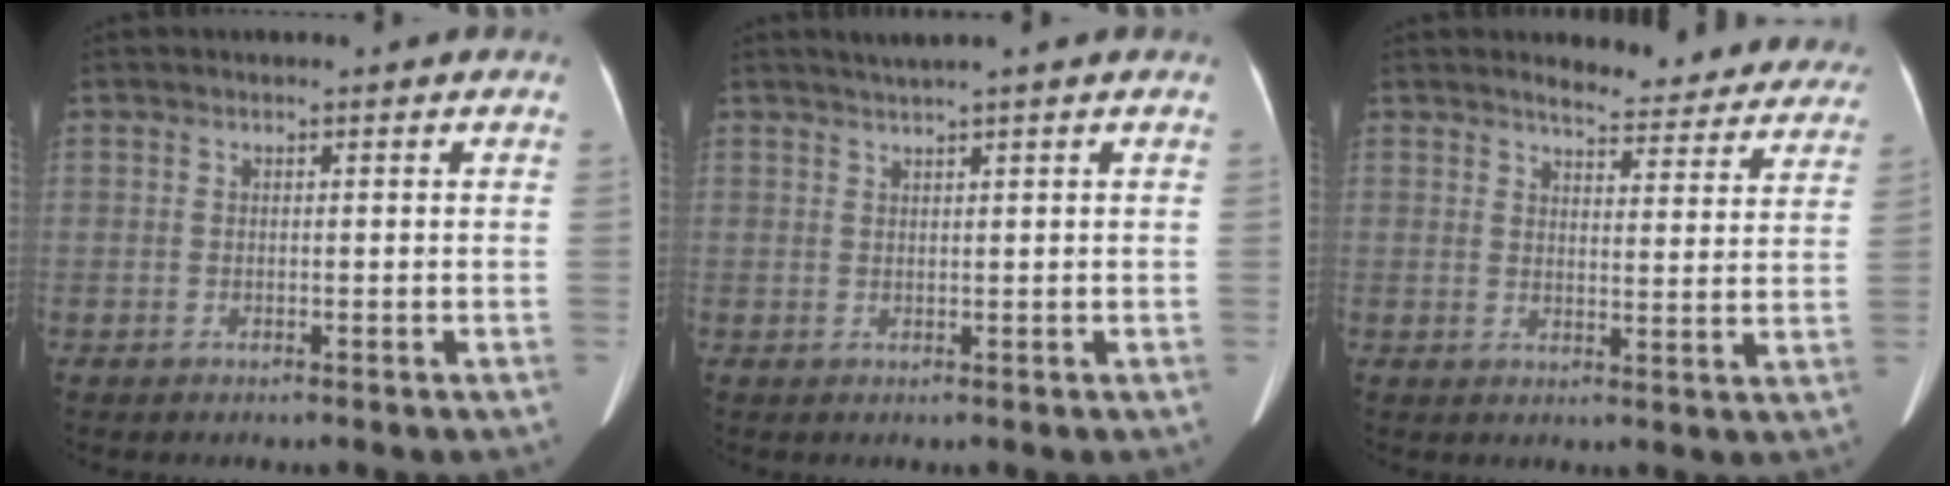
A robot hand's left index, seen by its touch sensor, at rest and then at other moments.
{"total": 2.7, "force": [2.1, -0.7, 1.4], "torque": [-0.020, 0.014, 0.039]}
{"total": 14.5, "force": [13.7, 3.1, 3.5], "torque": [-0.013, -0.035, 0.136]}